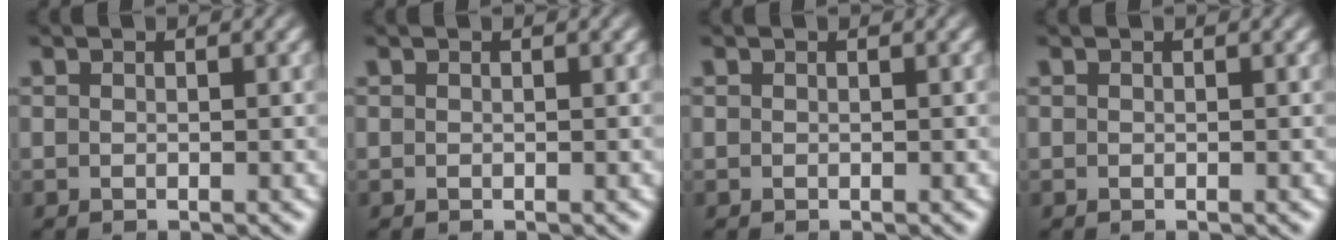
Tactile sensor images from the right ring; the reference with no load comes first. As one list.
[{"total": 0.0}, {"total": 0.0}, {"total": 0.0}]